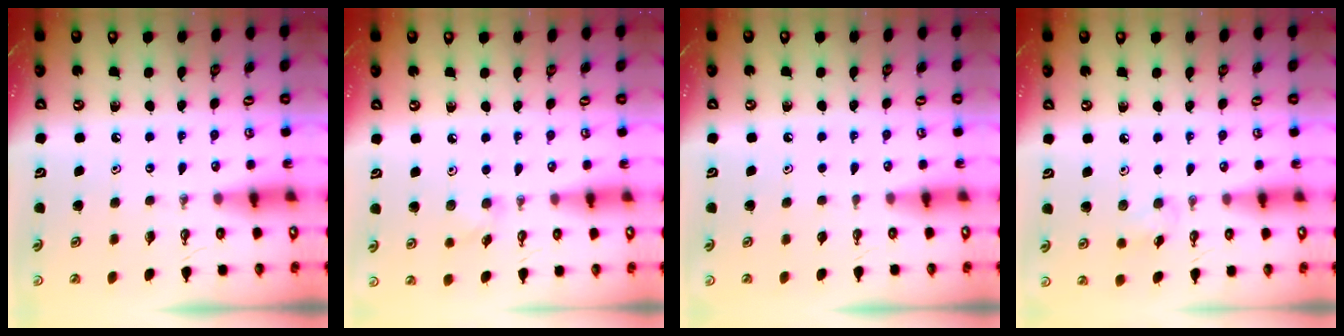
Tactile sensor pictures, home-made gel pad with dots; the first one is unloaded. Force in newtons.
{"total": 4.7, "press": 4.6, "slide": 0.9}
{"total": 0.0}
{"total": 5.3, "press": 5.1, "slide": 1.4}